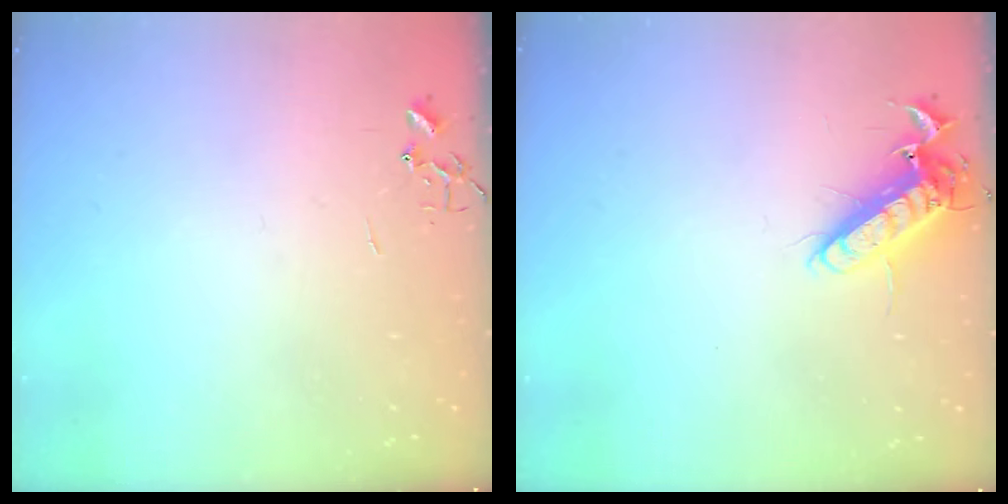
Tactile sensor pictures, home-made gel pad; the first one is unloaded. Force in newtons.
{"total": 12.7, "press": 12.5, "slide": 2.1}